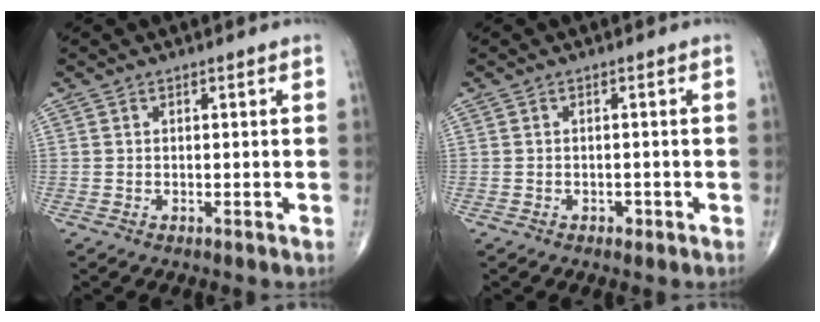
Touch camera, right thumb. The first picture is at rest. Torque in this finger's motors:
{"motor_torque": [0.50, 0.32, 0.10, -0.31, 0.02]}